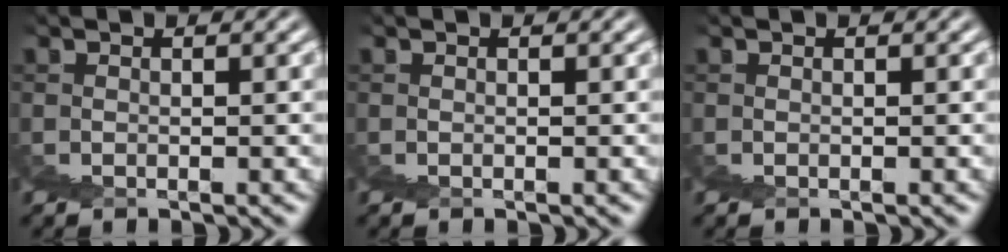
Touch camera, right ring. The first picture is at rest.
{"total": 0.0}
{"total": 0.0}